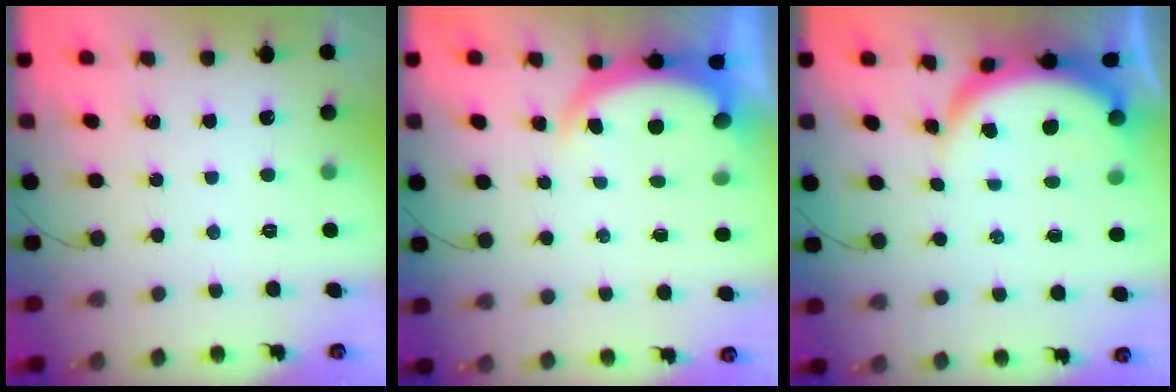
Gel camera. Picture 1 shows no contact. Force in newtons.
{"total": 5.8, "press": 5.8, "slide": 0.9}
{"total": 6.7, "press": 6.7, "slide": 0.5}